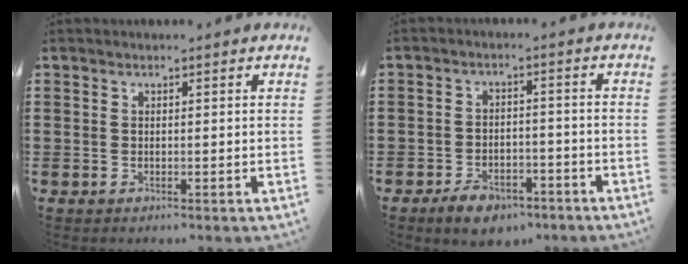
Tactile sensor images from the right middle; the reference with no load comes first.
{"total": 4.3, "force": [-3.6, 1.9, 1.4], "torque": [-0.031, 0.011, -0.072]}